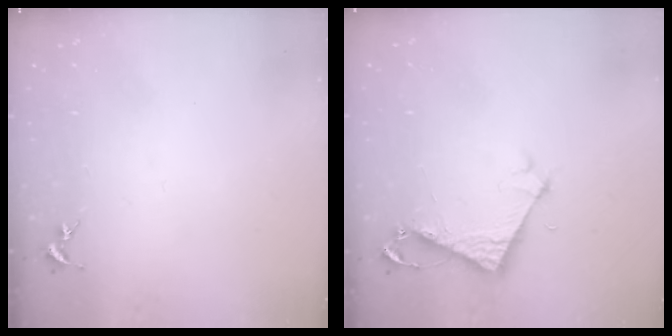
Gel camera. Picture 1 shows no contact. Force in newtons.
{"total": 4.9, "press": 4.9, "slide": 0.2}